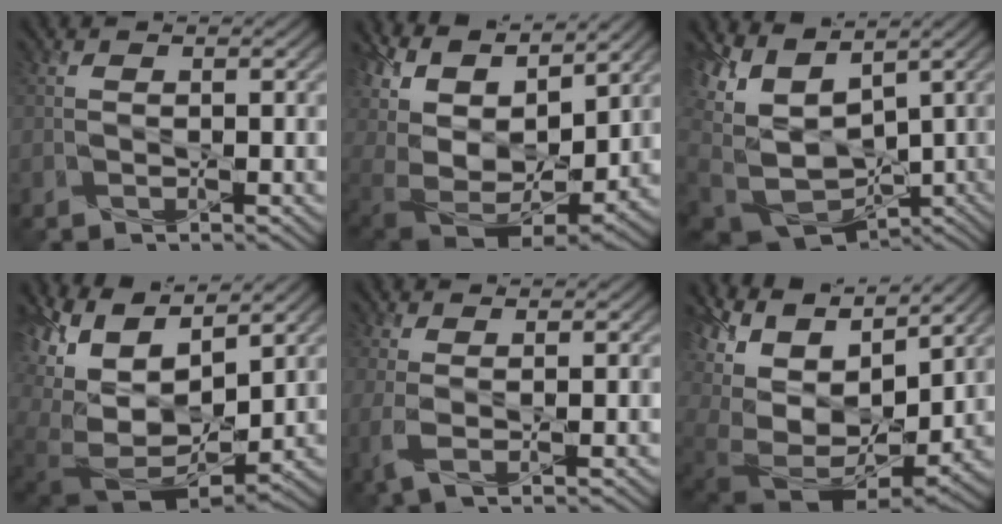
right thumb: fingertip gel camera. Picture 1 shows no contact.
{"total": 13.7, "force": [4.2, 7.9, 10.4], "torque": [-0.225, 0.022, 0.121]}
{"total": 11.6, "force": [1.3, 7.4, 8.8], "torque": [-0.206, -0.012, 0.076]}
{"total": 15.3, "force": [3.3, 9.9, 11.3], "torque": [-0.234, -0.001, 0.095]}
{"total": 2.6, "force": [0.4, 0.7, 2.5], "torque": [-0.063, -0.001, 0.004]}
{"total": 14.1, "force": [3.0, 9.4, 10.1], "torque": [-0.223, -0.002, 0.098]}